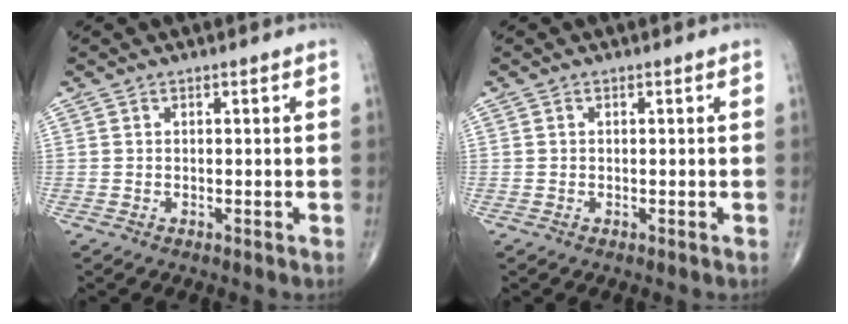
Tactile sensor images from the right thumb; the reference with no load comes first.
{"total": 0.0}